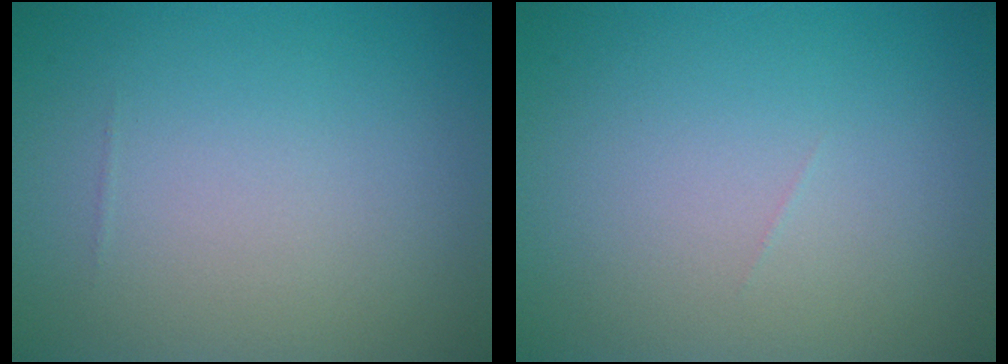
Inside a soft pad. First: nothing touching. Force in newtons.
{"total": 0.0}